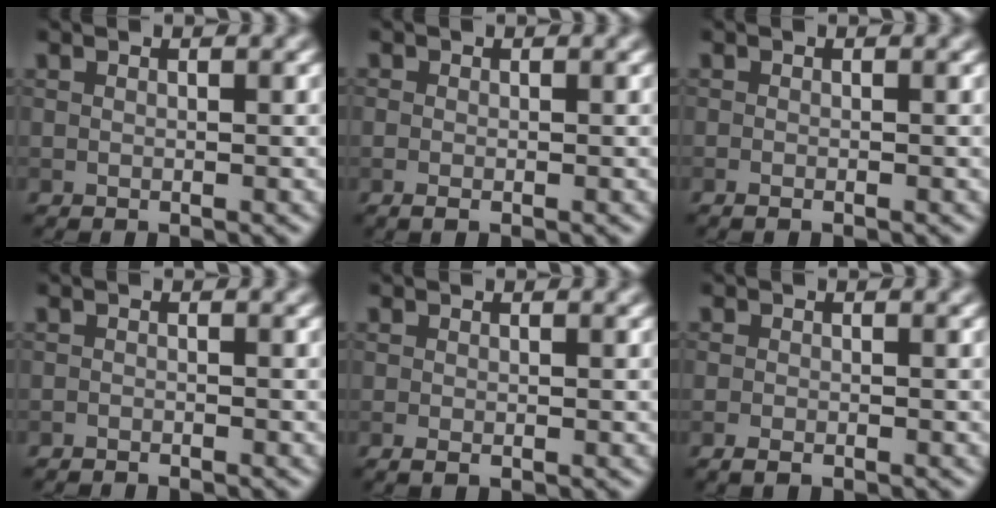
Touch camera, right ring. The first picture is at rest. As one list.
[{"total": 0.8, "force": [-0.3, 0.3, 0.7], "torque": [-0.014, -0.004, -0.005]}, {"total": 0.6, "force": [-0.4, 0.1, 0.5], "torque": [-0.006, -0.003, -0.006]}, {"total": 1.0, "force": [-1.0, 0.1, 0.1], "torque": [0.000, -0.004, -0.019]}, {"total": 0.8, "force": [-0.3, 0.2, 0.8], "torque": [-0.012, -0.004, -0.004]}, {"total": 1.1, "force": [-0.7, 0.3, 0.7], "torque": [-0.014, -0.002, -0.014]}]